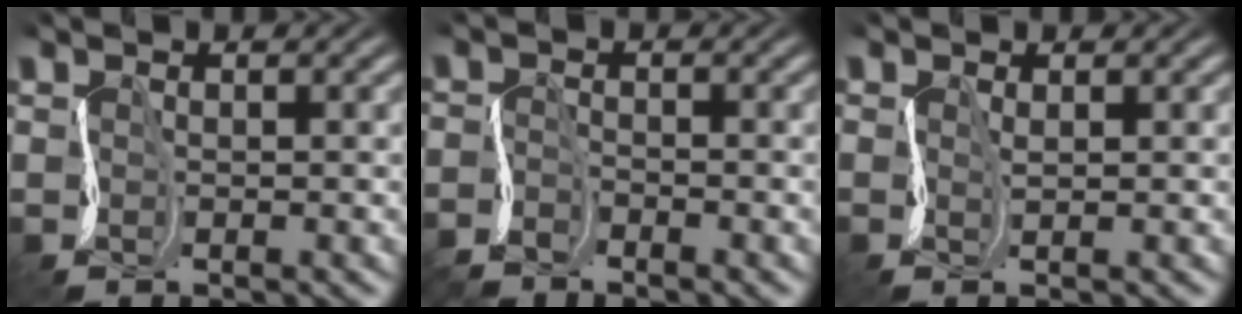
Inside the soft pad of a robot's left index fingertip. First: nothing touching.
{"total": 2.6, "force": [-2.6, 0.3, 0.2], "torque": [-0.010, -0.001, -0.061]}
{"total": 0.5, "force": [0.1, -0.2, 0.5], "torque": [-0.009, 0.005, -0.004]}